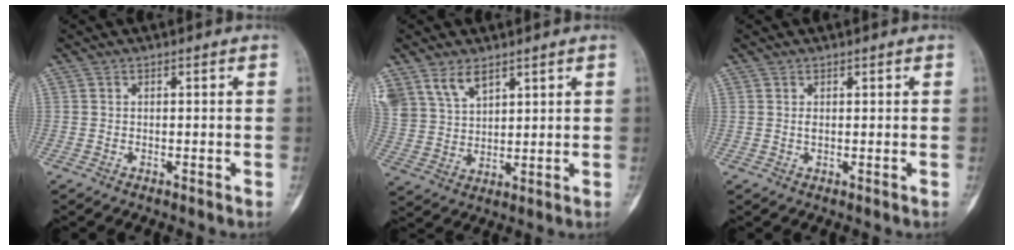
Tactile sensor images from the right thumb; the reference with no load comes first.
{"total": 8.5, "force": [5.7, 4.8, 4.0], "torque": [-0.063, -0.012, 0.123]}
{"total": 0.8, "force": [0.3, 0.5, 0.6], "torque": [-0.005, 0.003, 0.004]}